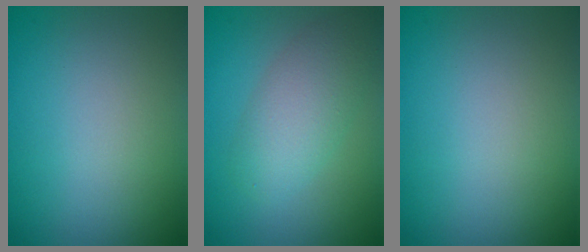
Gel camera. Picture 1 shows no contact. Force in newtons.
{"total": 4.3, "press": 4.3, "slide": 0.1}
{"total": 0.0}